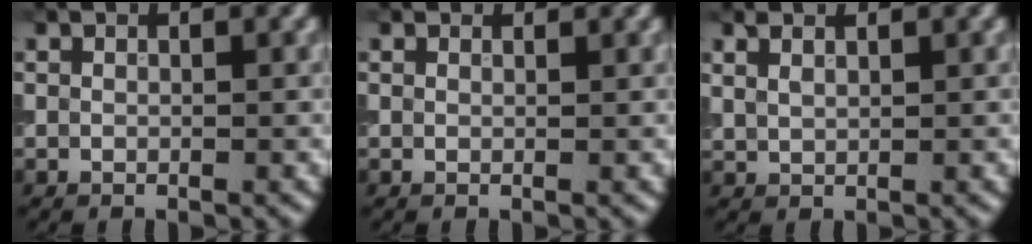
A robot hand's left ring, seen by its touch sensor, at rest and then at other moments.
{"total": 0.9, "force": [0.8, 0.4, 0.1], "torque": [-0.008, -0.001, 0.008]}
{"total": 1.4, "force": [1.0, 0.5, 0.9], "torque": [-0.024, 0.005, 0.023]}